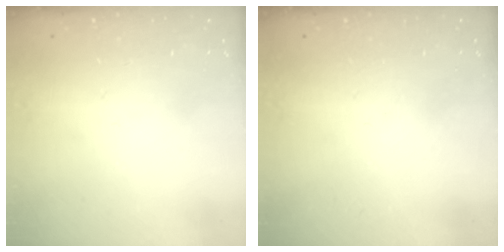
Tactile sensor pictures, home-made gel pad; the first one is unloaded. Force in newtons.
{"total": 0.0}